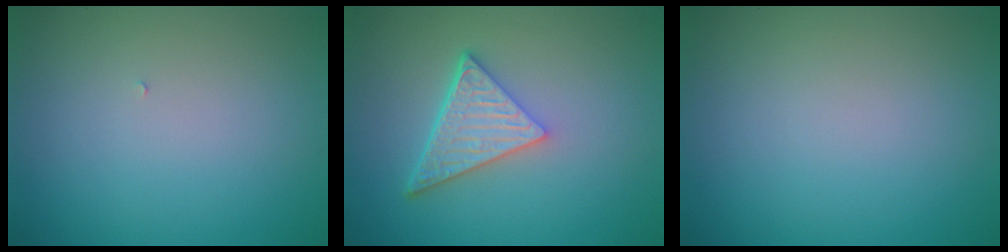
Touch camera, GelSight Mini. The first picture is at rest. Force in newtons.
{"total": 5.0, "press": 3.7, "slide": 3.5}
{"total": 0.0}